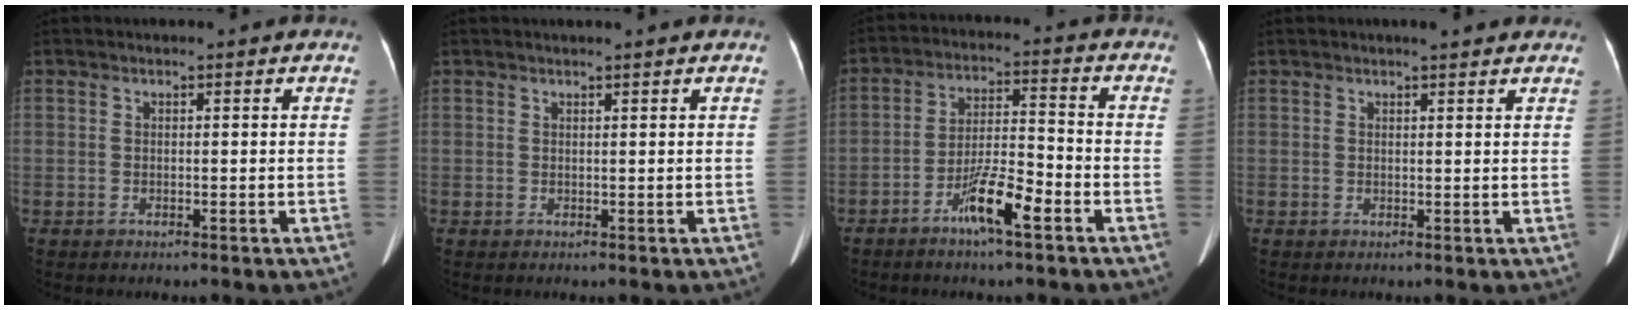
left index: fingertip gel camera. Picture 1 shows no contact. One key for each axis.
{"total": 2.0, "fx": 1.7, "fy": -0.3, "fz": 0.9, "tx": -0.007, "ty": 0.016, "tz": 0.027}
{"total": 7.9, "fx": -4.6, "fy": 0.7, "fz": 6.4, "tx": -0.123, "ty": 0.000, "tz": -0.083}
{"total": 3.8, "fx": 3.2, "fy": 0.4, "fz": 1.9, "tx": -0.020, "ty": 0.011, "tz": 0.036}